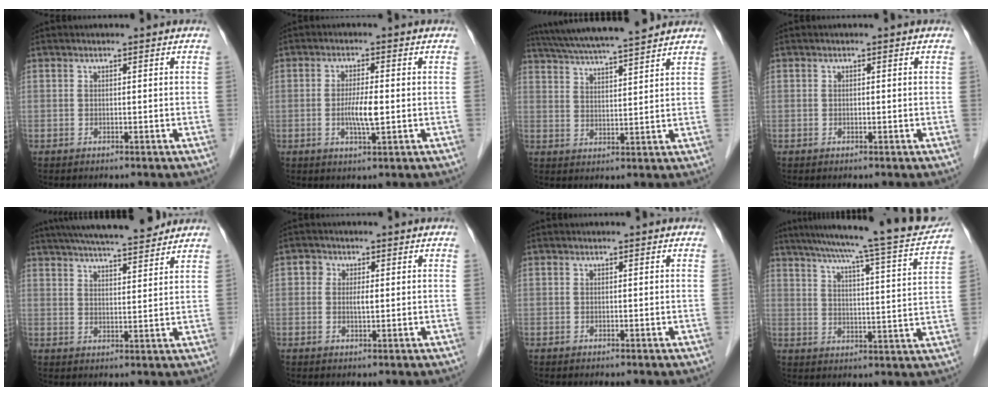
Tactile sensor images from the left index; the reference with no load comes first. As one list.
[{"total": 4.3, "force": [-0.6, 0.5, 4.2], "torque": [-0.084, -0.006, -0.011]}, {"total": 15.0, "force": [13.3, 0.5, 6.8], "torque": [-0.125, 0.027, 0.207]}, {"total": 0.0}, {"total": 15.7, "force": [13.8, 1.8, 7.2], "torque": [-0.122, 0.026, 0.206]}, {"total": 2.3, "force": [0.2, 1.4, 1.8], "torque": [-0.029, 0.005, 0.002]}, {"total": 0.0}, {"total": 21.1, "force": [18.5, 0.1, 10.2], "torque": [-0.162, -0.023, 0.242]}]